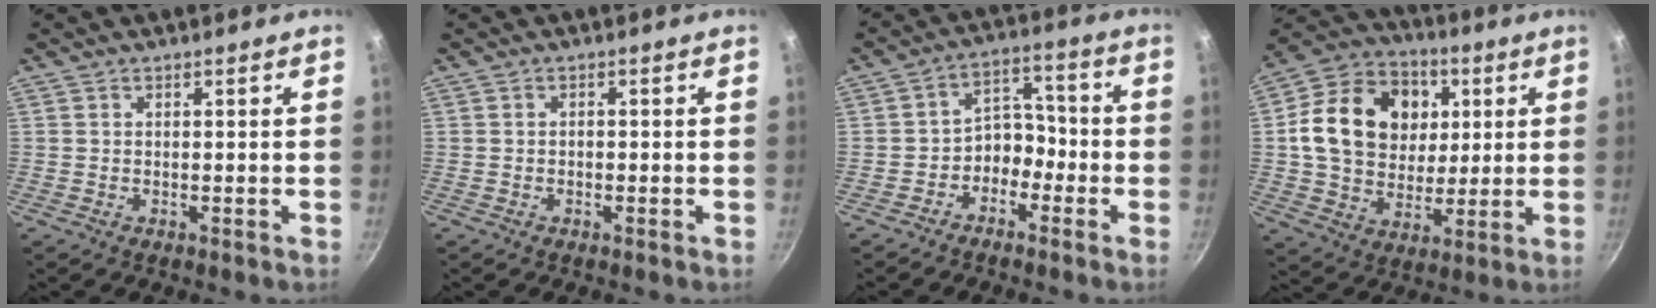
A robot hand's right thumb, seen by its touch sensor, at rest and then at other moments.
{"total": 0.8, "force": [-0.3, 0.6, 0.4], "torque": [-0.007, 0.004, -0.005]}
{"total": 6.4, "force": [-3.2, 4.6, 3.0], "torque": [-0.005, 0.051, -0.063]}
{"total": 19.9, "force": [3.8, 15.6, 11.7], "torque": [-0.177, 0.011, 0.061]}